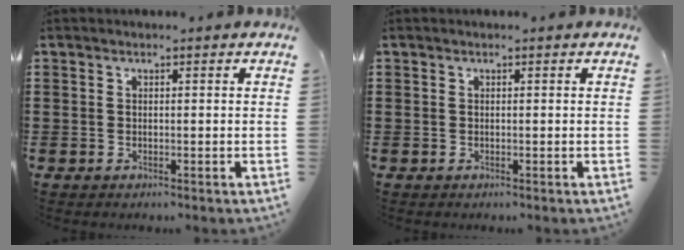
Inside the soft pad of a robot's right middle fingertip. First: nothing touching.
{"total": 0.0}